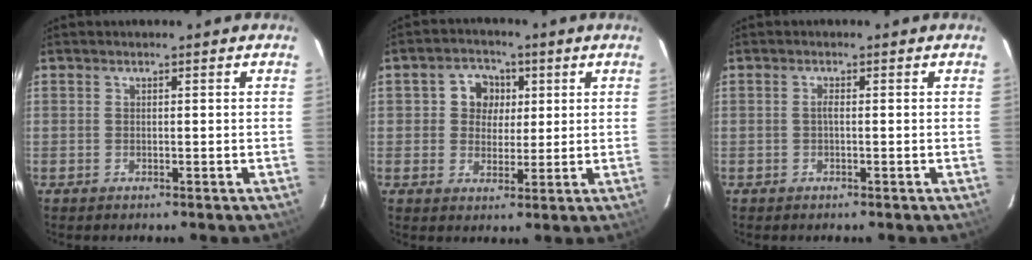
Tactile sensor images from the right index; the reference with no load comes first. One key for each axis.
{"total": 6.1, "fx": 1.3, "fy": 5.6, "fz": 2.3, "tx": -0.037, "ty": 0.017, "tz": 0.021}
{"total": 0.8, "fx": -0.2, "fy": 0.1, "fz": 0.8, "tx": -0.014, "ty": 0.003, "tz": -0.005}